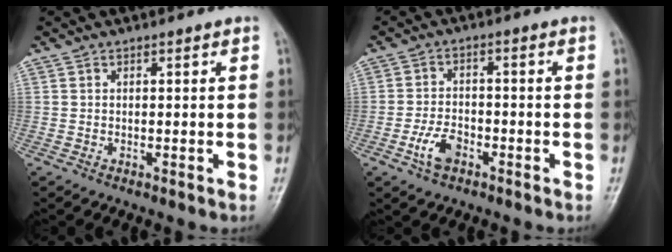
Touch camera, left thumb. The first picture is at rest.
{"total": 5.4, "force": [-2.7, 3.0, 3.5], "torque": [-0.065, 0.017, -0.051]}